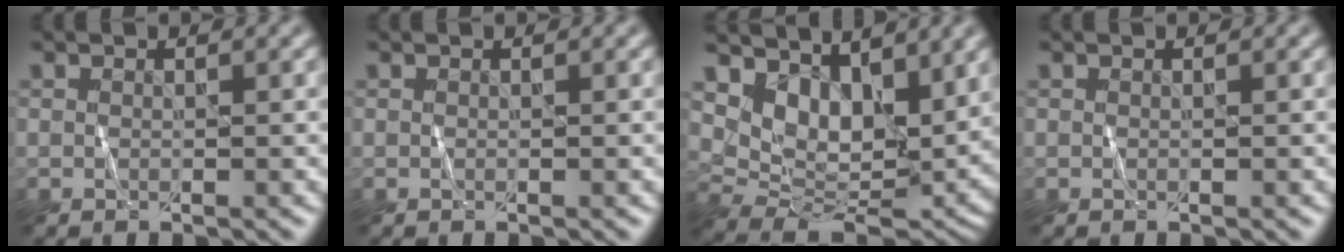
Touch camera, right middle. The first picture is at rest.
{"total": 0.0}
{"total": 6.9, "force": [4.1, 3.8, 3.9], "torque": [-0.069, -0.014, 0.077]}
{"total": 0.0}